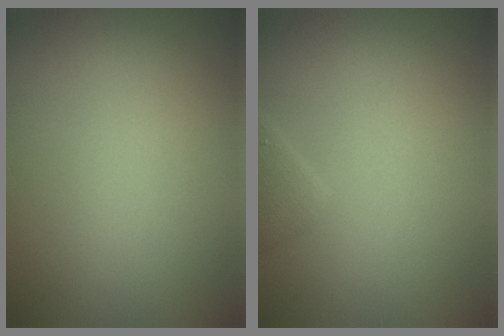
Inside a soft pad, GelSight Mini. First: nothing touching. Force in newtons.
{"total": 1.2, "press": 1.2, "slide": 0.2}